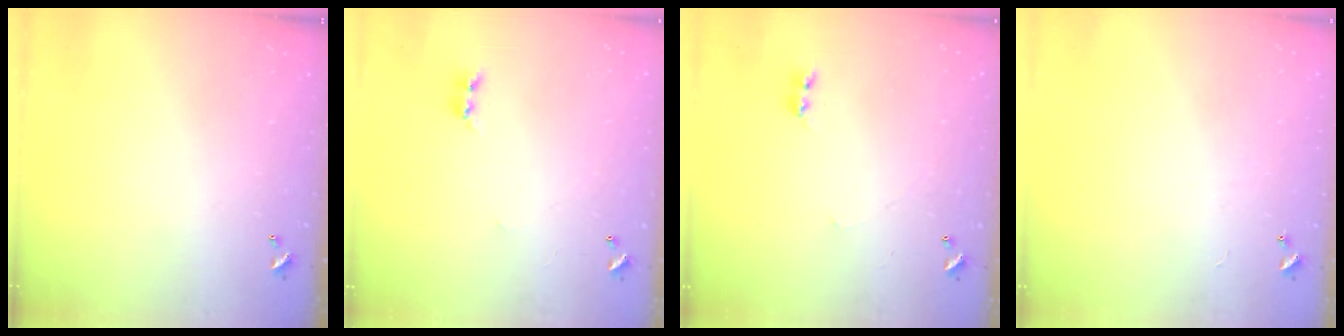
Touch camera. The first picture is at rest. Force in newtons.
{"total": 2.2, "press": 2.2, "slide": 0.4}
{"total": 2.2, "press": 2.1, "slide": 0.5}
{"total": 2.4, "press": 2.4, "slide": 0.3}